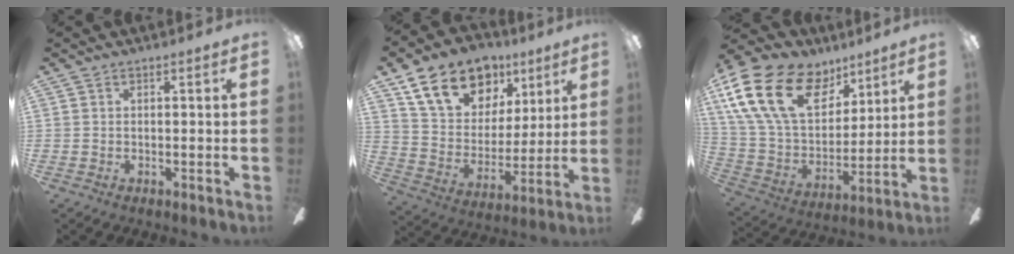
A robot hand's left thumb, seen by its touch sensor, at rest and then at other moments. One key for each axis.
{"total": 19.0, "fx": 12.0, "fy": 12.2, "fz": 8.2, "tx": -0.146, "ty": -0.057, "tz": 0.223}
{"total": 24.7, "fx": 12.3, "fy": 15.0, "fz": 15.2, "tx": -0.305, "ty": -0.051, "tz": 0.222}